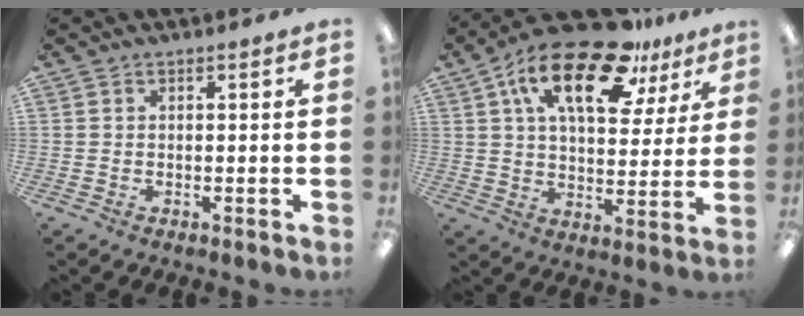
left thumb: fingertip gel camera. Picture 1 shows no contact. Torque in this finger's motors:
{"motor_torque": [0.48, 0.61, 1.69, -1.07, 0.38]}